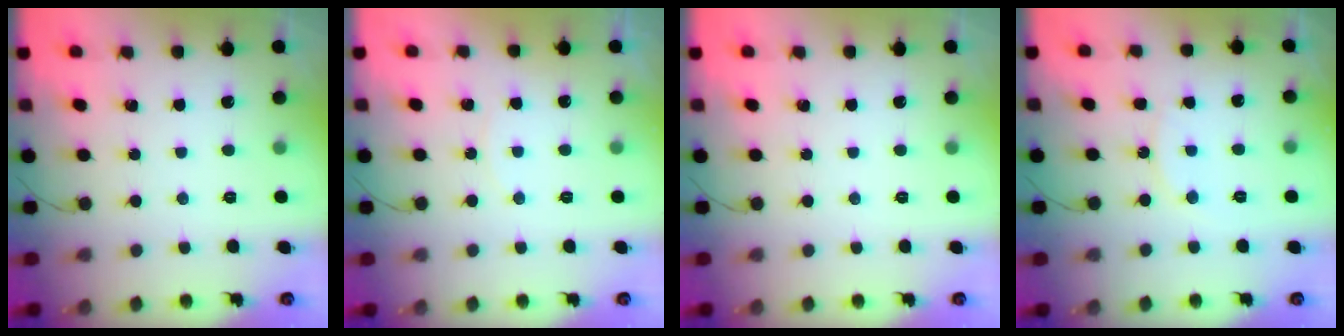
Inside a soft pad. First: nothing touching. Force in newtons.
{"total": 2.2, "press": 2.1, "slide": 0.4}
{"total": 0.0}
{"total": 8.9, "press": 8.9, "slide": 0.5}